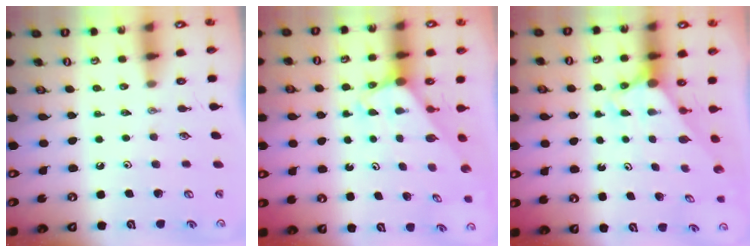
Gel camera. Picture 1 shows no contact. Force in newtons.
{"total": 2.0, "press": 2.0, "slide": 0.1}
{"total": 2.8, "press": 2.8, "slide": 0.0}